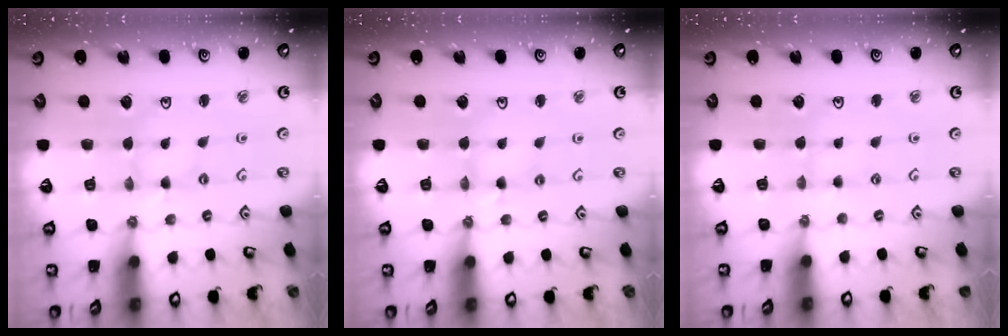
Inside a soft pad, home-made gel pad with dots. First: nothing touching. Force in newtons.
{"total": 4.3, "press": 4.3, "slide": 0.3}
{"total": 1.3, "press": 1.3, "slide": 0.4}